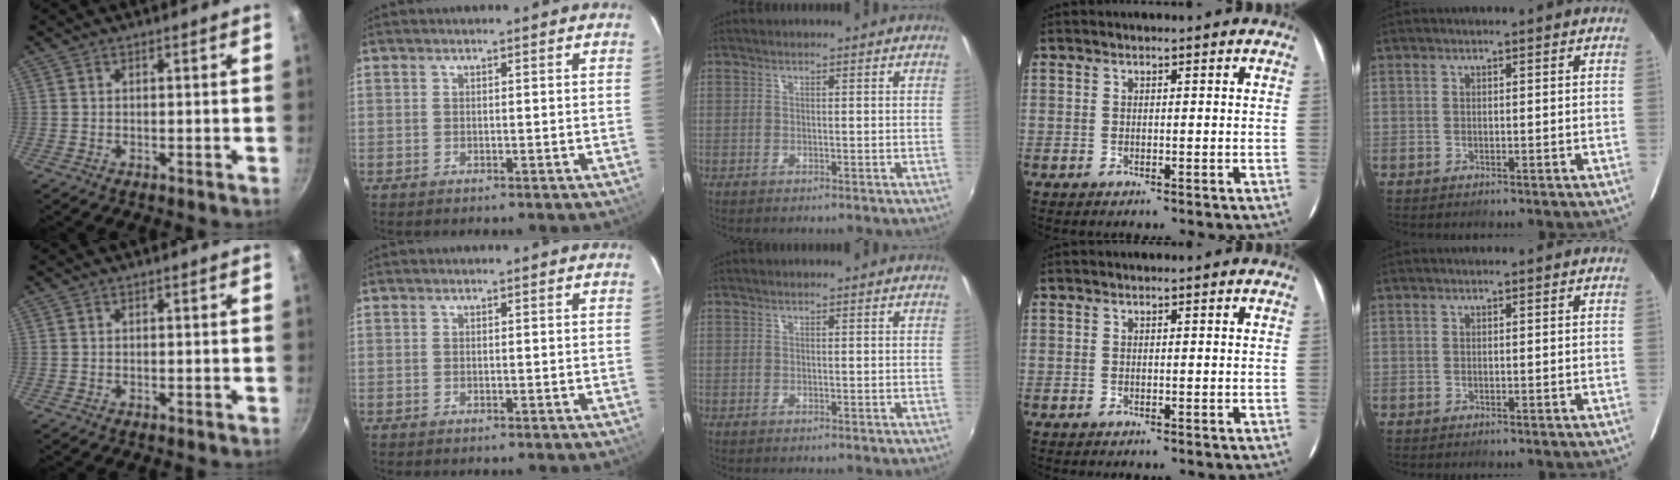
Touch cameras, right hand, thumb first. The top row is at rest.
{}